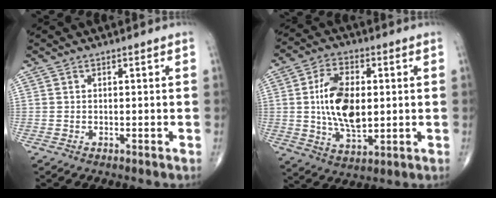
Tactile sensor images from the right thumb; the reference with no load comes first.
{"total": 13.5, "force": [0.9, 7.5, 11.3], "torque": [-0.195, -0.004, 0.019]}